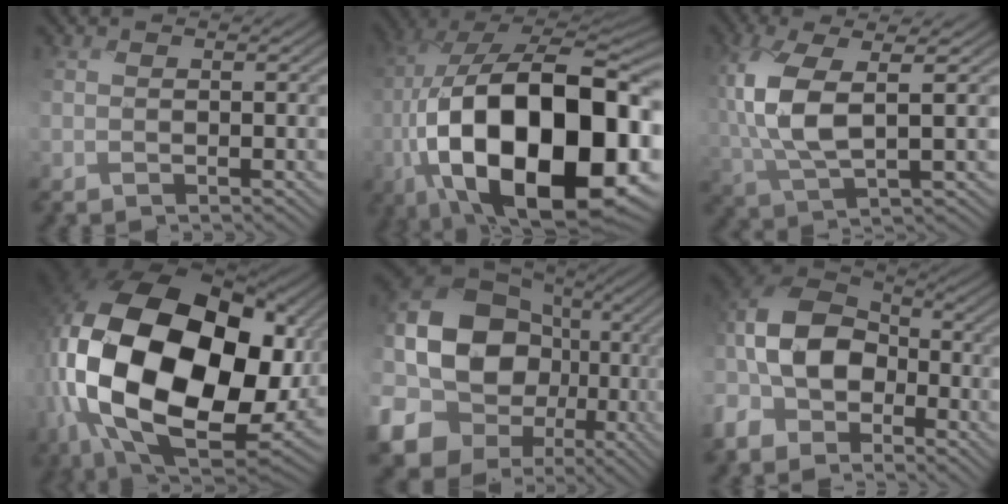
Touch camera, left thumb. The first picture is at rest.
{"total": 22.9, "force": [-5.0, 11.5, 19.1], "torque": [-0.366, -0.039, -0.059]}
{"total": 8.4, "force": [1.2, 3.8, 7.4], "torque": [-0.182, -0.003, 0.023]}
{"total": 22.0, "force": [0.1, 14.7, 16.4], "torque": [-0.394, -0.060, 0.040]}
{"total": 17.7, "force": [-0.2, 14.7, 9.8], "torque": [-0.246, -0.013, -0.001]}
{"total": 11.2, "force": [-4.9, 7.2, 7.0], "torque": [-0.180, -0.013, -0.119]}